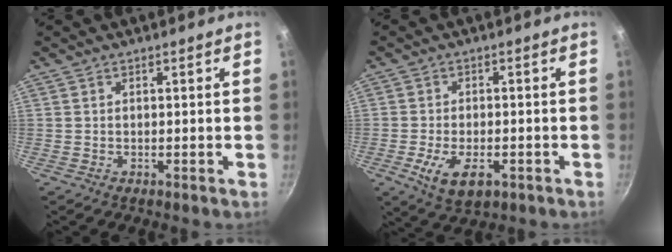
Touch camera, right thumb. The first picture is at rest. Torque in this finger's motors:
{"motor_torque": [-0.27, 0.53, 0.32, 0.13, 0.07]}